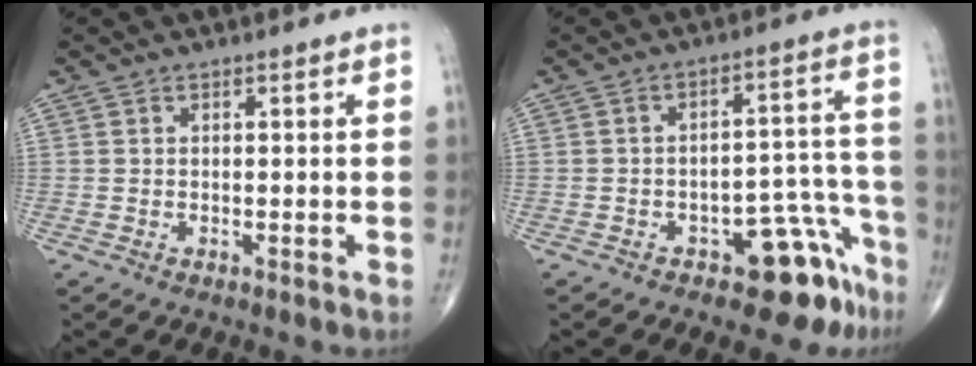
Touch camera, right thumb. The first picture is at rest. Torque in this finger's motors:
{"motor_torque": [2.99, 2.02, 0.52, -0.90, -0.01]}